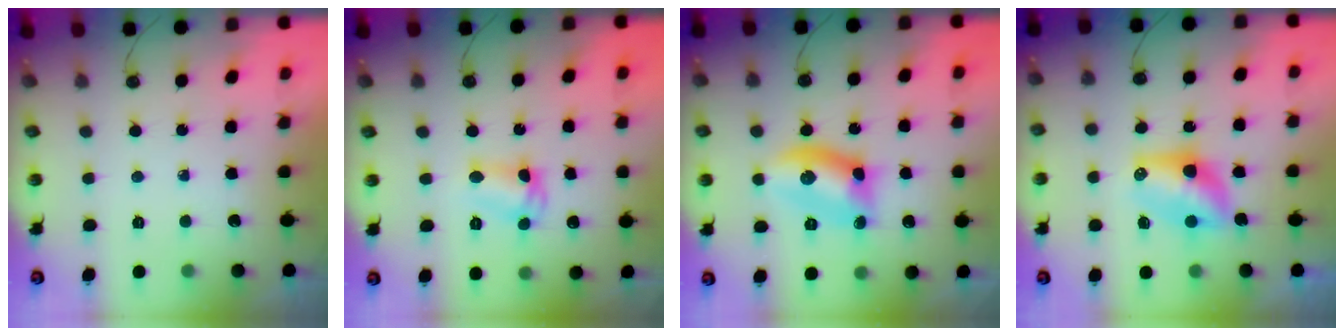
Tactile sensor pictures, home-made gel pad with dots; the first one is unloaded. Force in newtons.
{"total": 7.9, "press": 7.8, "slide": 0.6}
{"total": 12.1, "press": 11.8, "slide": 2.7}
{"total": 9.2, "press": 8.7, "slide": 3.0}